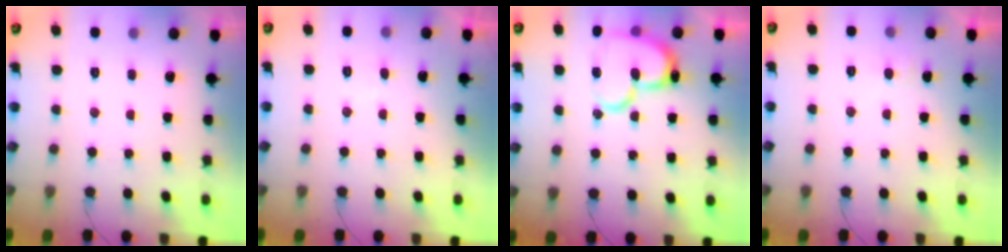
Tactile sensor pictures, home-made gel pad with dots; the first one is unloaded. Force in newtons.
{"total": 3.5, "press": 3.5, "slide": 0.4}
{"total": 17.2, "press": 17.1, "slide": 1.7}
{"total": 4.2, "press": 4.2, "slide": 0.4}